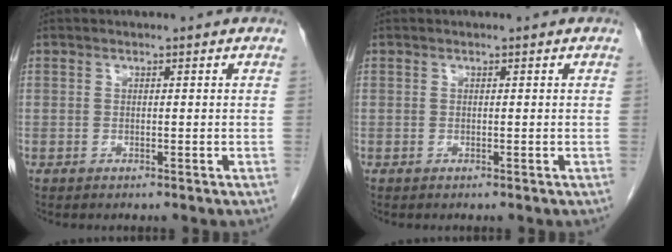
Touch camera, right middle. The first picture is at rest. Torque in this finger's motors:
{"motor_torque": [-0.06, 0.06, -0.06, -0.01]}